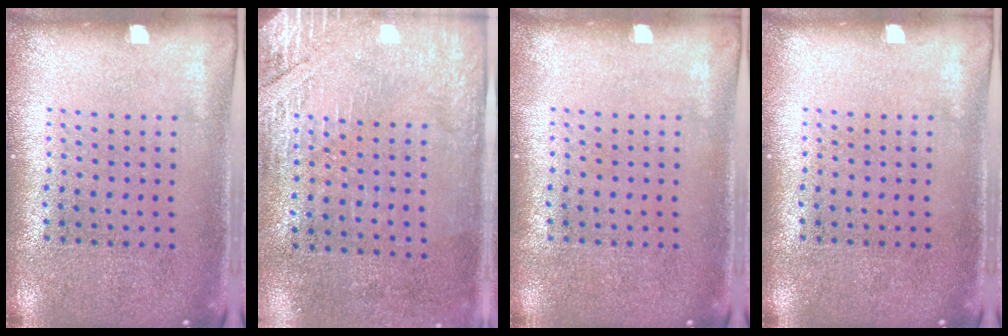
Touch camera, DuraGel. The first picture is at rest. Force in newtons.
{"total": 2.7, "press": 2.3, "slide": 1.4}
{"total": 0.0}
{"total": 0.0}